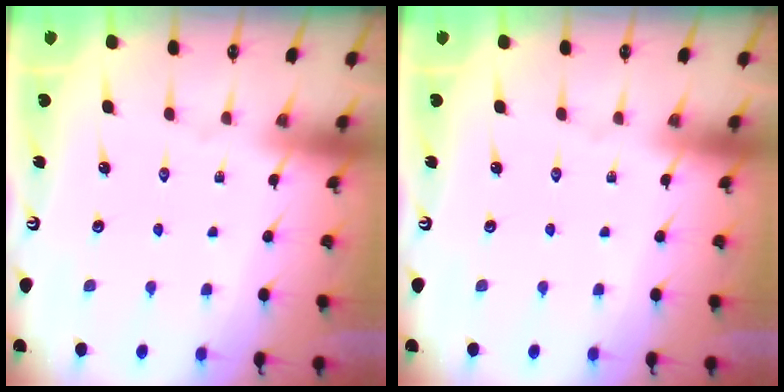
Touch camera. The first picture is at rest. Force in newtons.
{"total": 0.0}